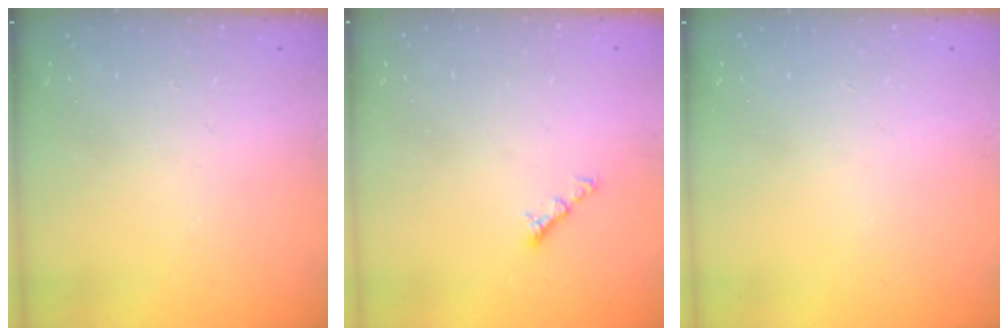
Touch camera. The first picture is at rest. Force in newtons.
{"total": 3.4, "press": 3.3, "slide": 0.6}
{"total": 0.0}